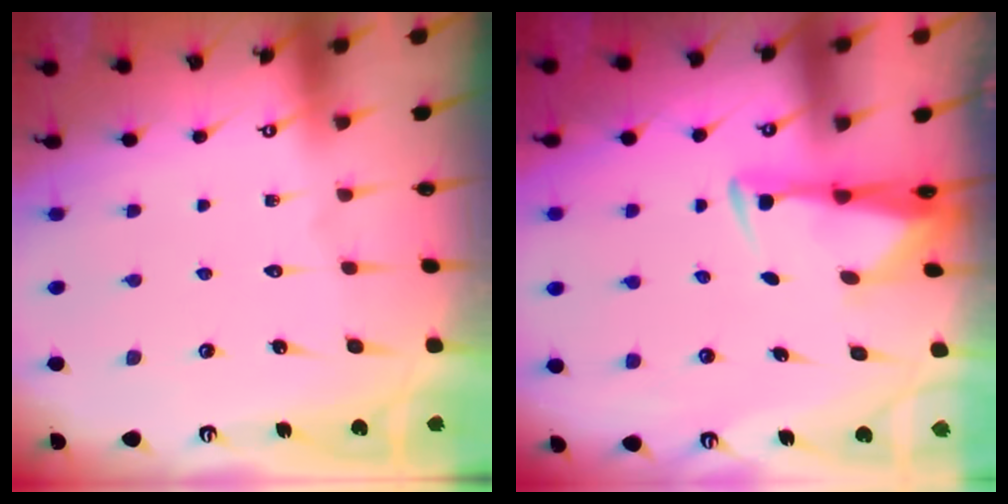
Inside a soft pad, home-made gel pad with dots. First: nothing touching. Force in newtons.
{"total": 2.9, "press": 2.8, "slide": 0.9}